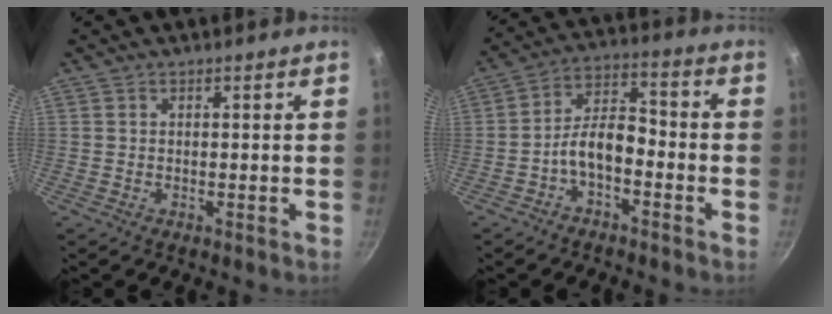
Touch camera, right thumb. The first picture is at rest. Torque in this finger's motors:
{"motor_torque": [-0.24, 0.27, 0.98, -0.84, 0.06]}